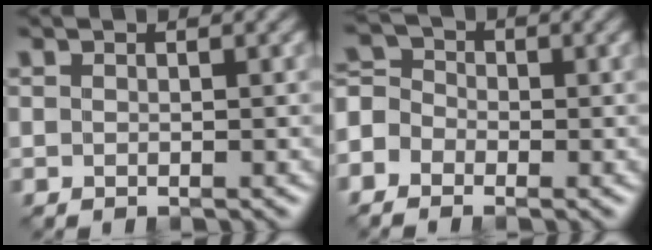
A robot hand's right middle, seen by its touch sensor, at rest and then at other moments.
{"total": 3.5, "force": [-1.7, 2.7, 1.3], "torque": [-0.025, 0.007, -0.043]}